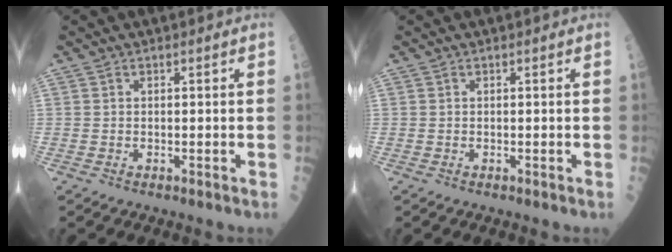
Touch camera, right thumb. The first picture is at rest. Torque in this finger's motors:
{"motor_torque": [0.00, 0.00, 0.00, 0.00, 0.00]}